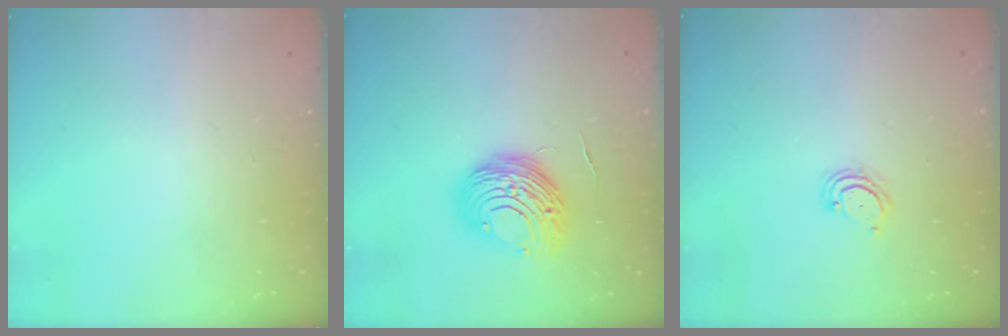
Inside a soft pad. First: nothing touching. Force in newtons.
{"total": 11.3, "press": 11.2, "slide": 1.2}
{"total": 4.1, "press": 4.1, "slide": 0.6}